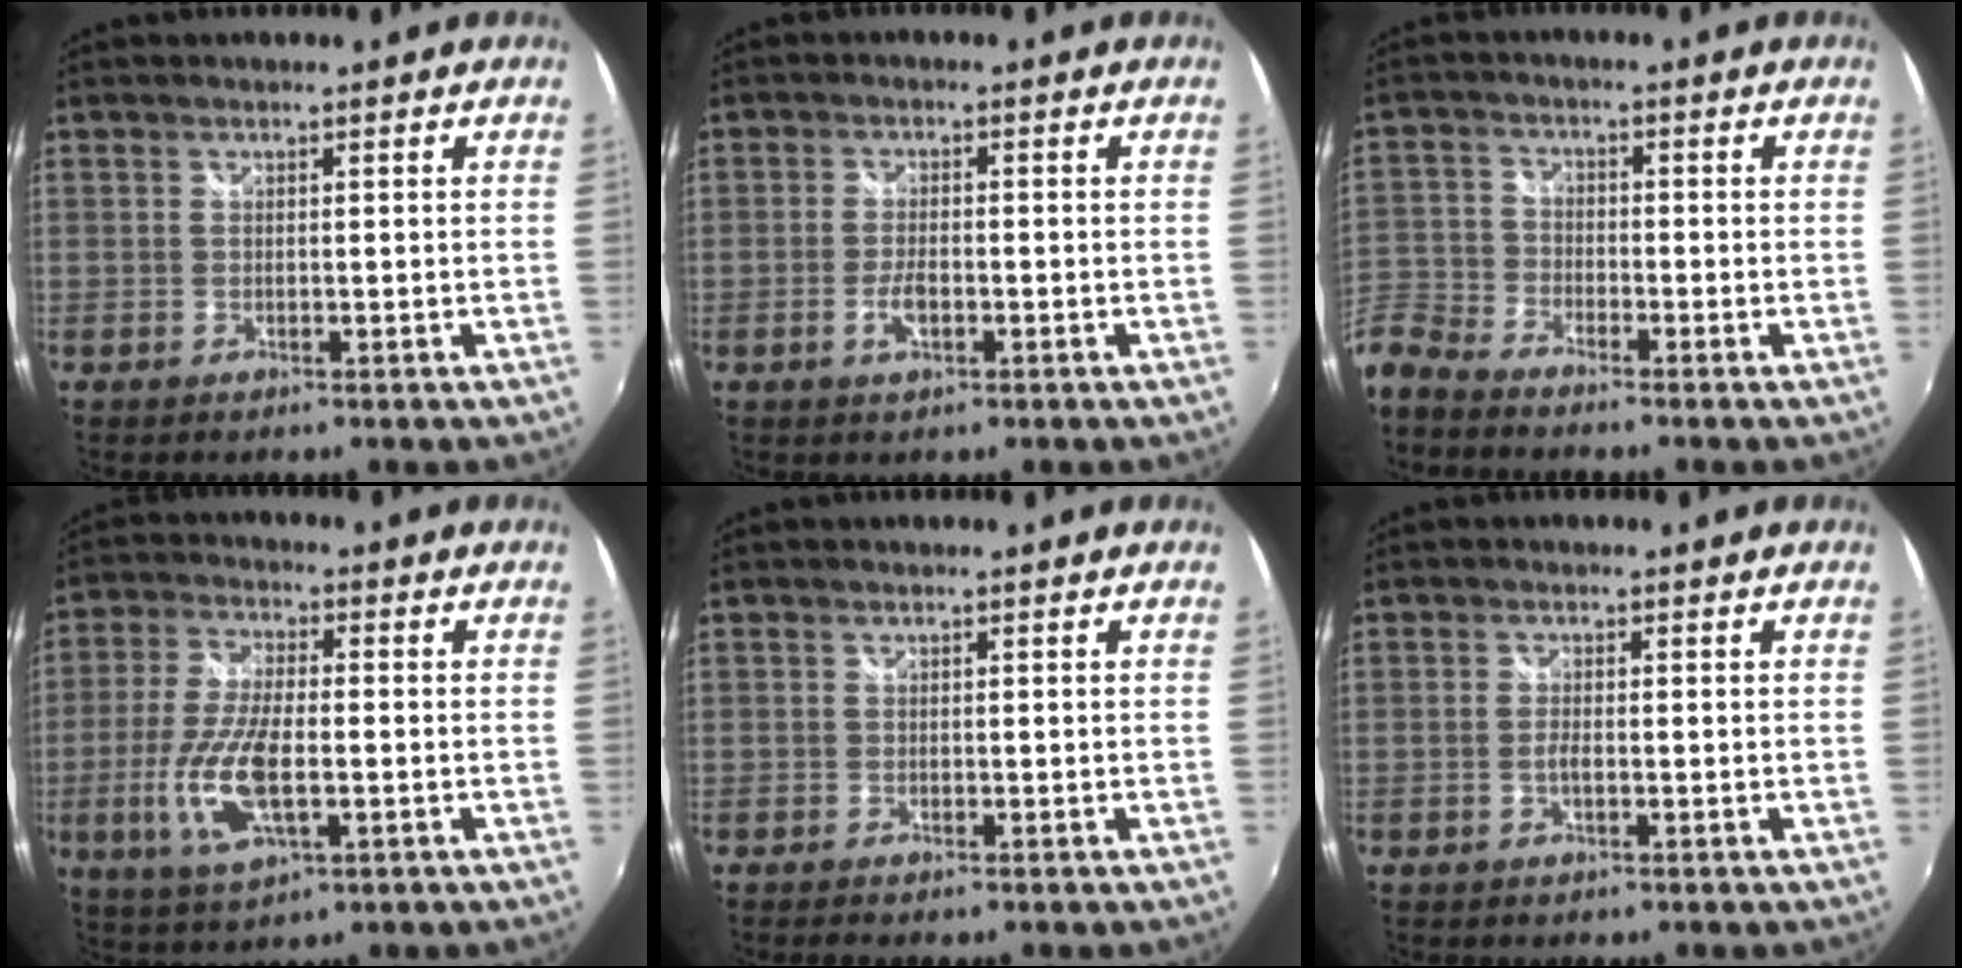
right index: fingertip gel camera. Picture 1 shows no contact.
{"total": 3.5, "force": [-1.4, 1.4, 2.9], "torque": [-0.063, -0.003, -0.027]}
{"total": 8.2, "force": [-6.5, 4.3, 2.4], "torque": [-0.070, 0.006, -0.152]}
{"total": 12.1, "force": [-2.9, 4.3, 10.9], "torque": [-0.233, -0.008, -0.055]}
{"total": 1.4, "force": [-1.2, 0.3, 0.6], "torque": [-0.015, -0.009, -0.023]}
{"total": 1.5, "force": [-0.6, 0.3, 1.4], "torque": [-0.030, -0.001, -0.011]}